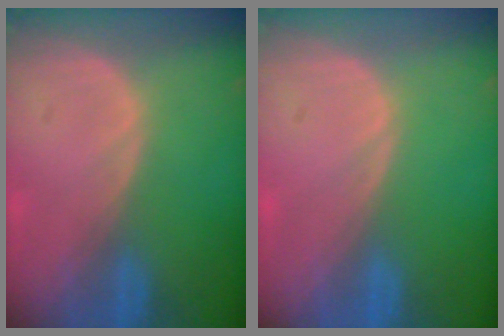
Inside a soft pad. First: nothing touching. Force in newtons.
{"total": 0.0}